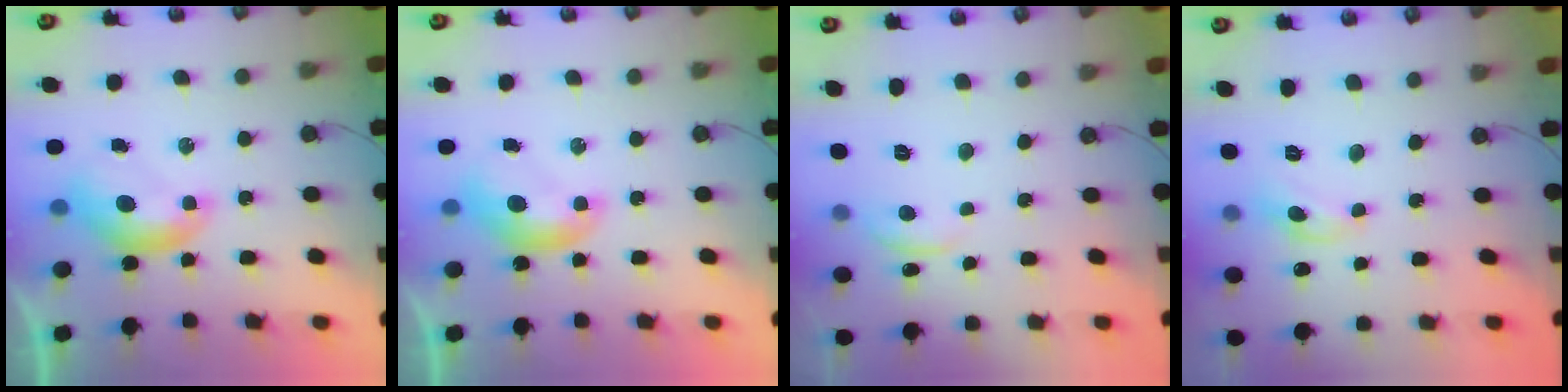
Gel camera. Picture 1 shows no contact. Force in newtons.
{"total": 0.0}
{"total": 0.6, "press": 0.1, "slide": 0.6}
{"total": 3.7, "press": 3.7, "slide": 0.3}